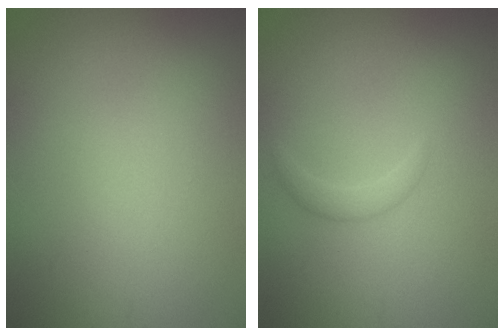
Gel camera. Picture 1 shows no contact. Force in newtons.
{"total": 1.2, "press": 1.1, "slide": 0.2}